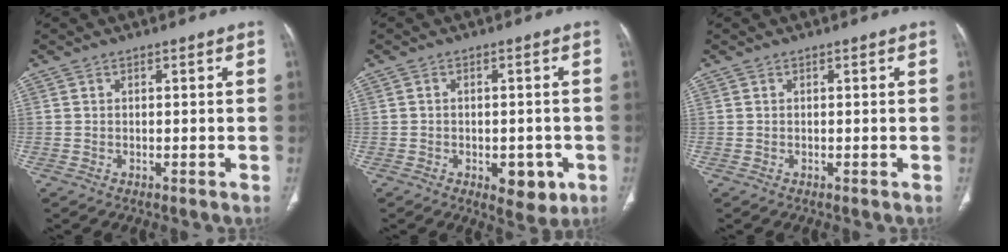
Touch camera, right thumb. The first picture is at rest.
{"total": 6.4, "force": [-2.4, 3.5, 4.7], "torque": [-0.038, 0.006, -0.021]}
{"total": 0.0}